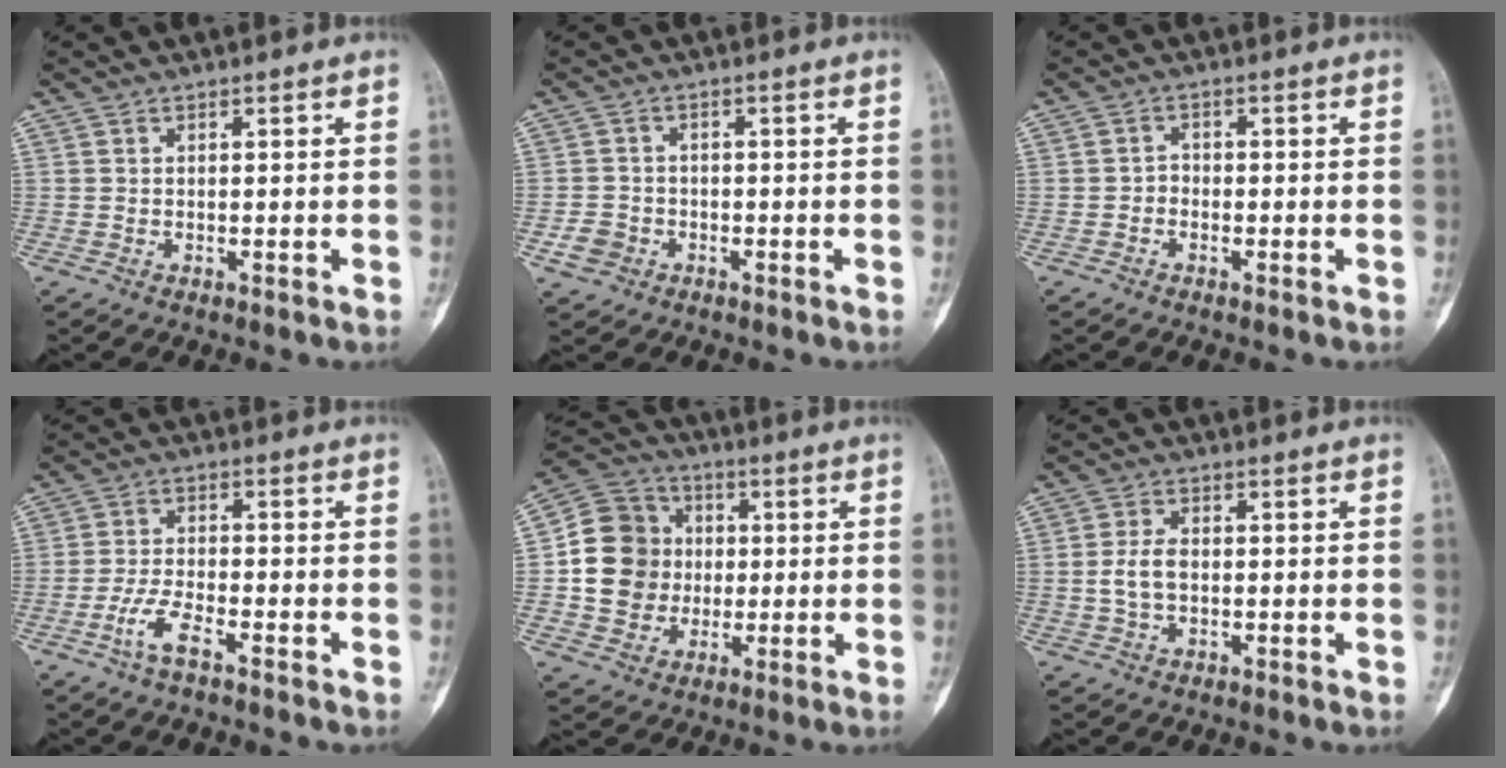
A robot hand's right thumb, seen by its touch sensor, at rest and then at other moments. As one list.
[{"total": 3.6, "force": [-1.6, 3.0, 1.2], "torque": [-0.011, 0.013, -0.028]}, {"total": 1.5, "force": [-0.8, 1.1, 0.5], "torque": [0.008, 0.005, -0.022]}, {"total": 5.4, "force": [-3.3, 1.7, 4.0], "torque": [-0.086, 0.019, -0.064]}, {"total": 13.7, "force": [-0.1, 12.4, 5.9], "torque": [-0.079, 0.022, -0.002]}, {"total": 4.3, "force": [-0.4, 2.6, 3.4], "torque": [-0.066, 0.006, -0.010]}]